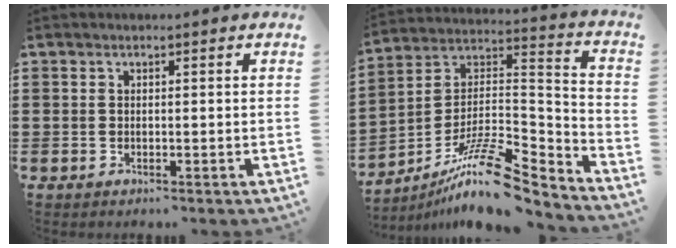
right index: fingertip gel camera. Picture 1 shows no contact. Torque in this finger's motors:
{"motor_torque": [0.26, -0.31, 0.26, 0.04]}